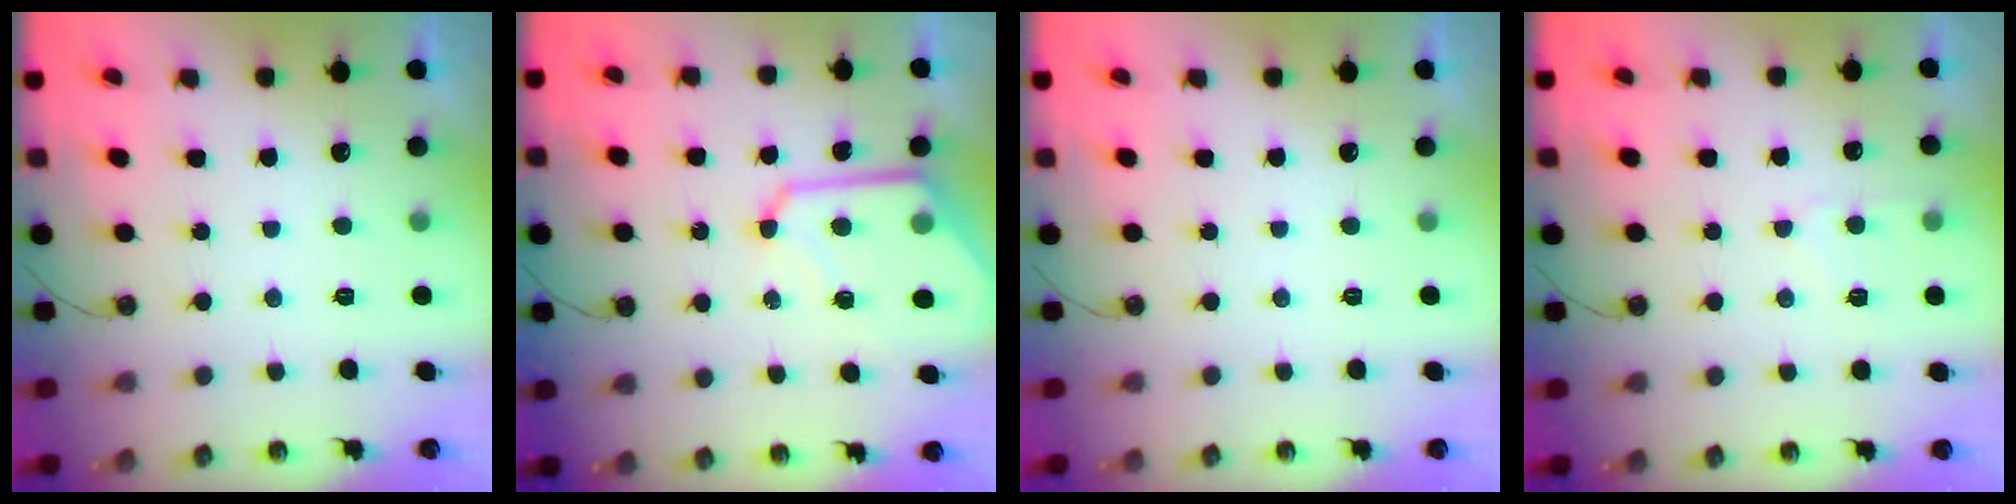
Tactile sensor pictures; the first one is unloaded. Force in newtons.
{"total": 12.0, "press": 11.9, "slide": 1.1}
{"total": 0.0}
{"total": 5.5, "press": 5.5, "slide": 0.6}